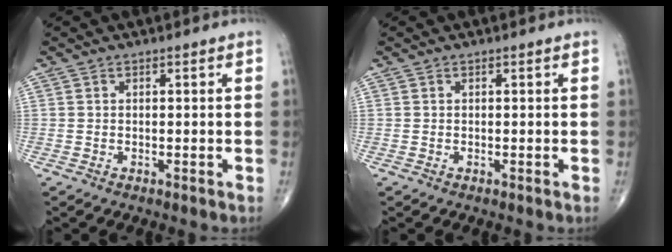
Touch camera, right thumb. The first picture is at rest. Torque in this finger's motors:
{"motor_torque": [0.00, 0.00, 0.00, 0.00, 0.00]}